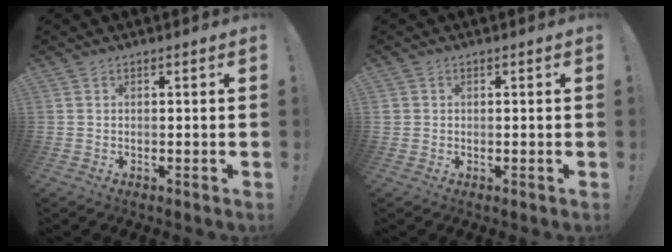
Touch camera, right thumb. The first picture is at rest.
{"total": 1.3, "force": [0.3, 1.3, 0.2], "torque": [-0.005, 0.003, 0.006]}